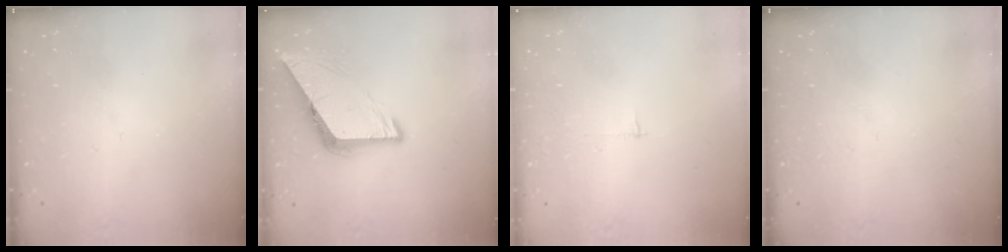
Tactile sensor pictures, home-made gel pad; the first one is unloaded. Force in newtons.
{"total": 7.0, "press": 7.0, "slide": 0.5}
{"total": 2.5, "press": 2.5, "slide": 0.2}
{"total": 0.0}